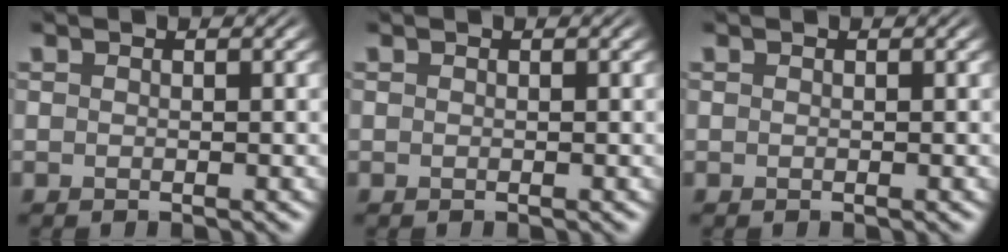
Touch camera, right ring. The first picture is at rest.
{"total": 0.0}
{"total": 0.0}